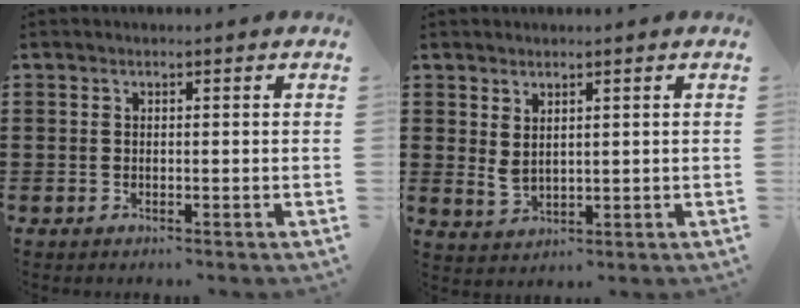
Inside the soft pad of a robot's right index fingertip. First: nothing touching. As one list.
[{"total": 2.6, "force": [1.7, 1.1, 1.6], "torque": [-0.032, -0.001, 0.035]}]